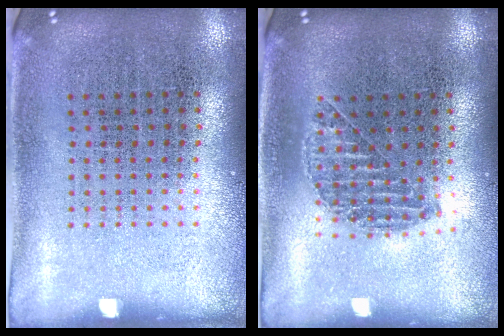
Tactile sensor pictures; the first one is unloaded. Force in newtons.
{"total": 1.1, "press": 1.0, "slide": 0.3}